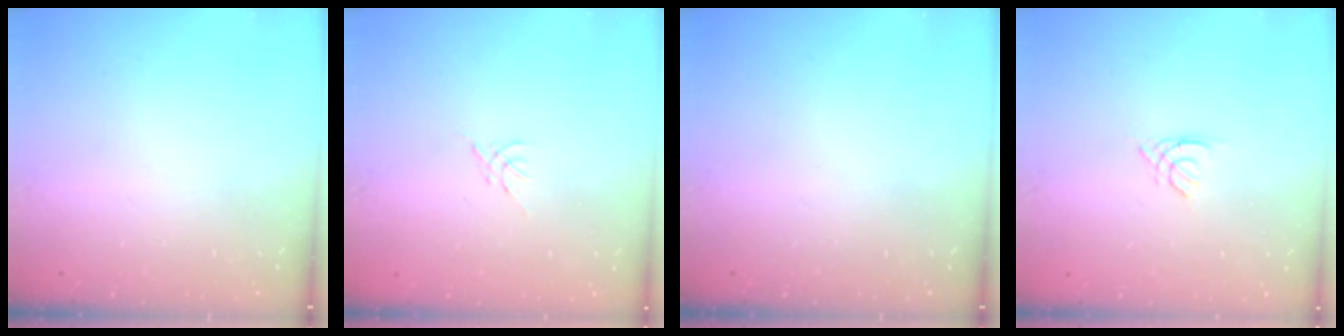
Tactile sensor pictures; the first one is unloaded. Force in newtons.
{"total": 0.0}
{"total": 0.0}
{"total": 1.3, "press": 1.3, "slide": 0.3}